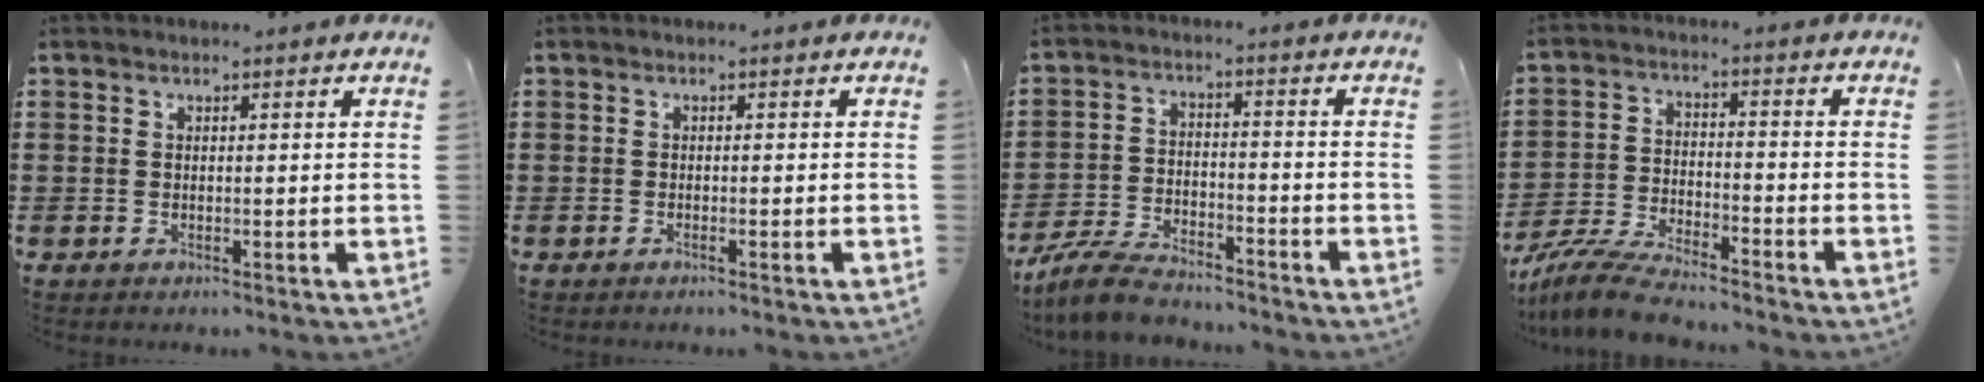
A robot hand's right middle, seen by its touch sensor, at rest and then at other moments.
{"total": 0.6, "force": [-0.3, -0.1, 0.5], "torque": [-0.010, -0.004, -0.005]}
{"total": 6.9, "force": [-6.3, 1.5, 2.4], "torque": [-0.053, 0.010, -0.123]}
{"total": 7.5, "force": [-6.9, 1.1, 2.8], "torque": [-0.064, 0.005, -0.134]}